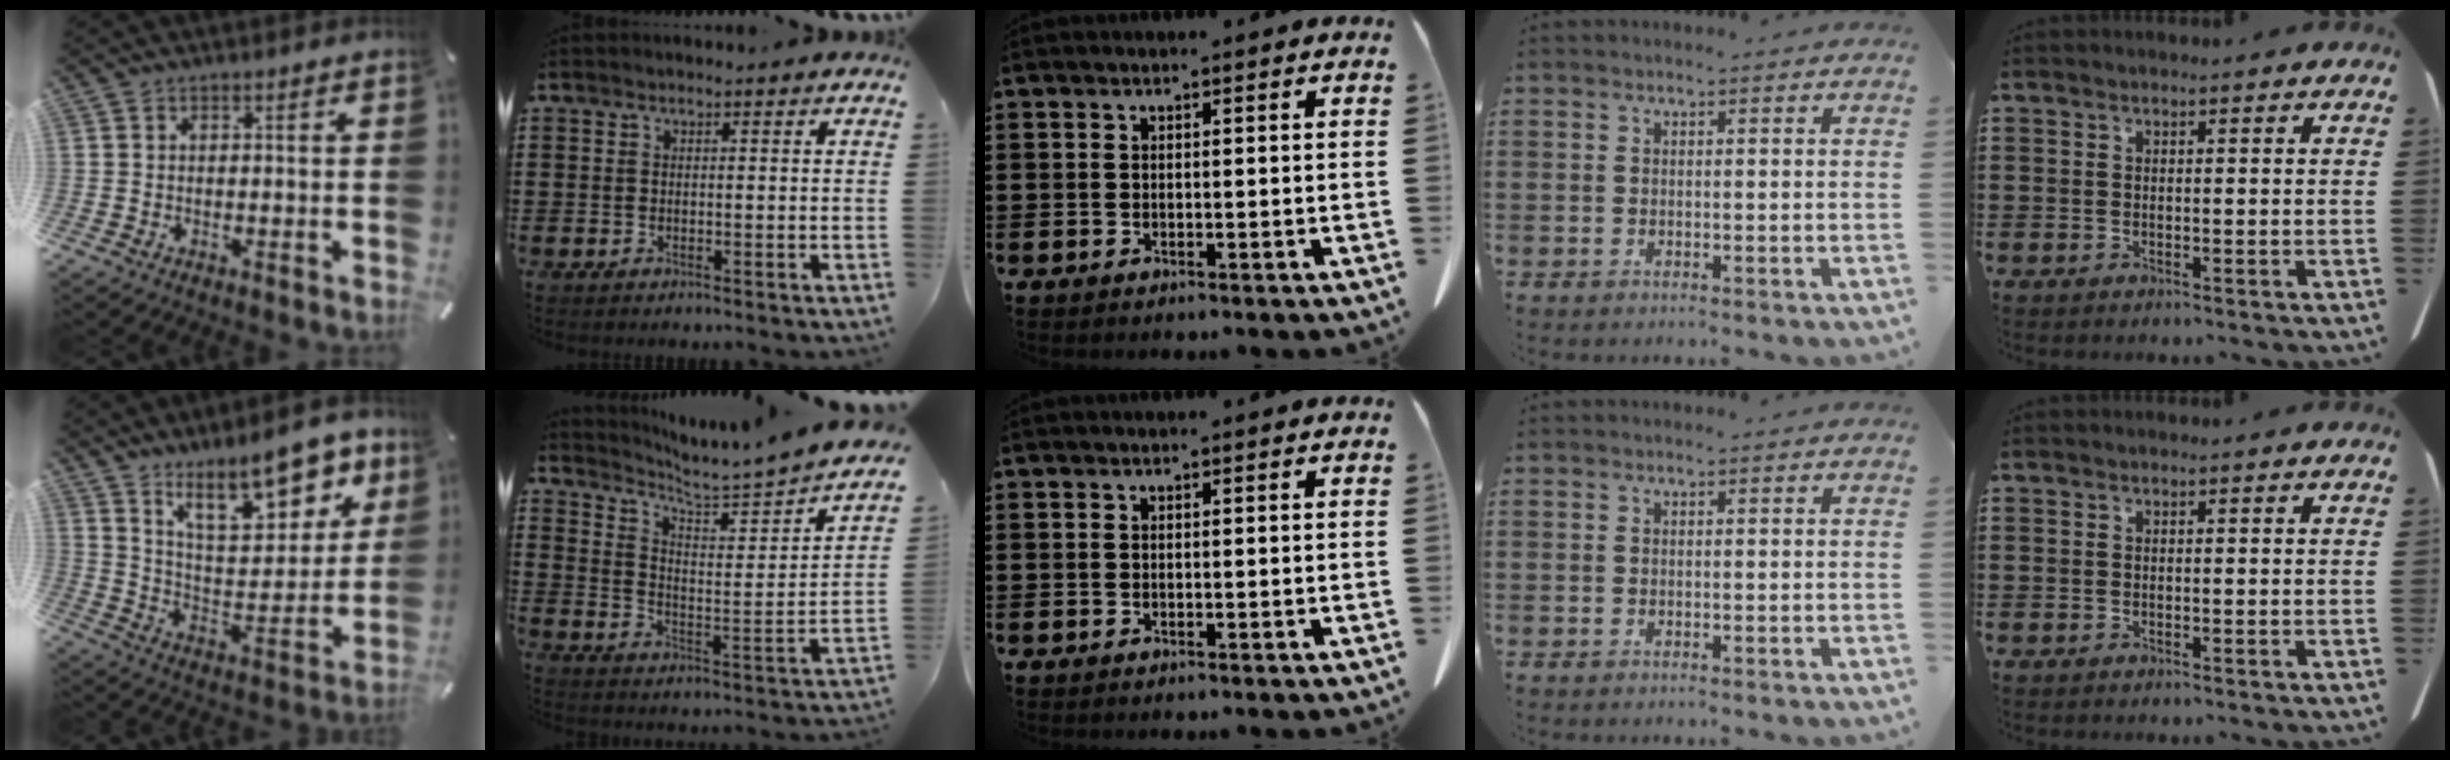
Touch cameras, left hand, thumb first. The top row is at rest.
{"thumb": {"total": 19.7, "force": [13.5, 8.0, 11.8], "torque": [-0.175, -0.082, 0.227]}, "index": {"total": 3.4, "force": [3.3, -0.4, 0.8], "torque": [-0.032, -0.043, 0.041]}}